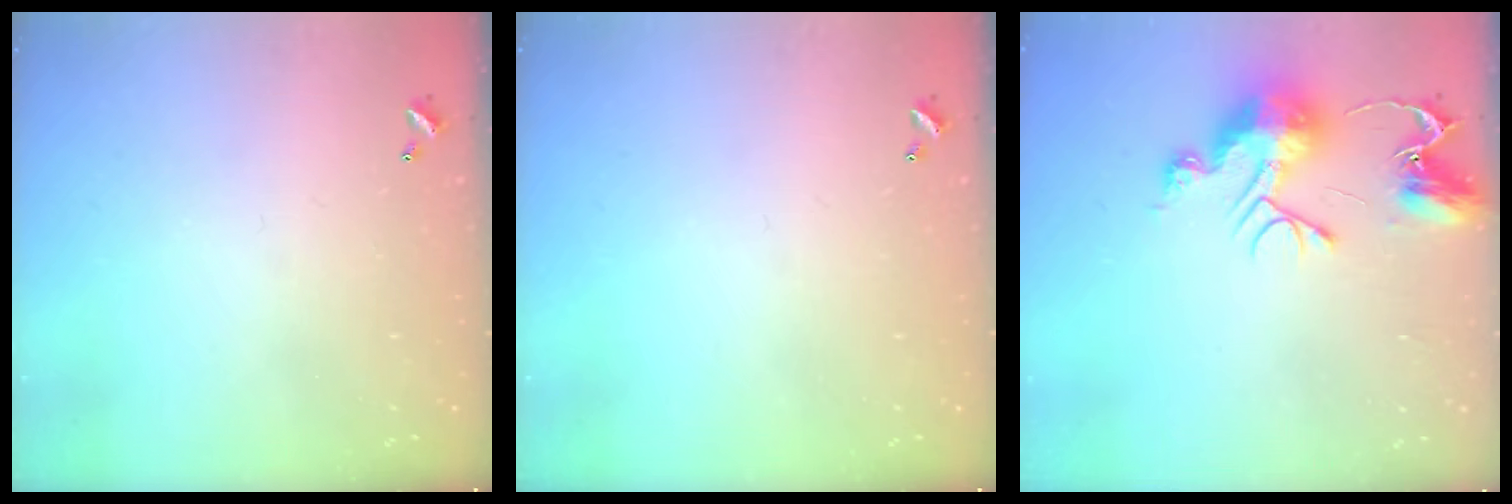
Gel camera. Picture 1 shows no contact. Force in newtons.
{"total": 0.0}
{"total": 12.0, "press": 12.0, "slide": 1.1}